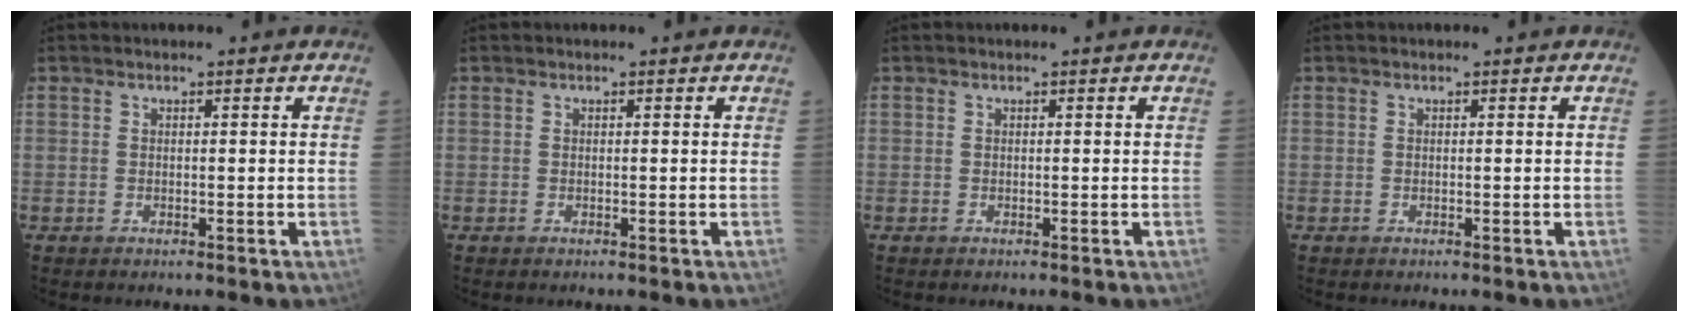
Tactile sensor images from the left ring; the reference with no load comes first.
{"total": 0.0}
{"total": 0.0}
{"total": 0.0}